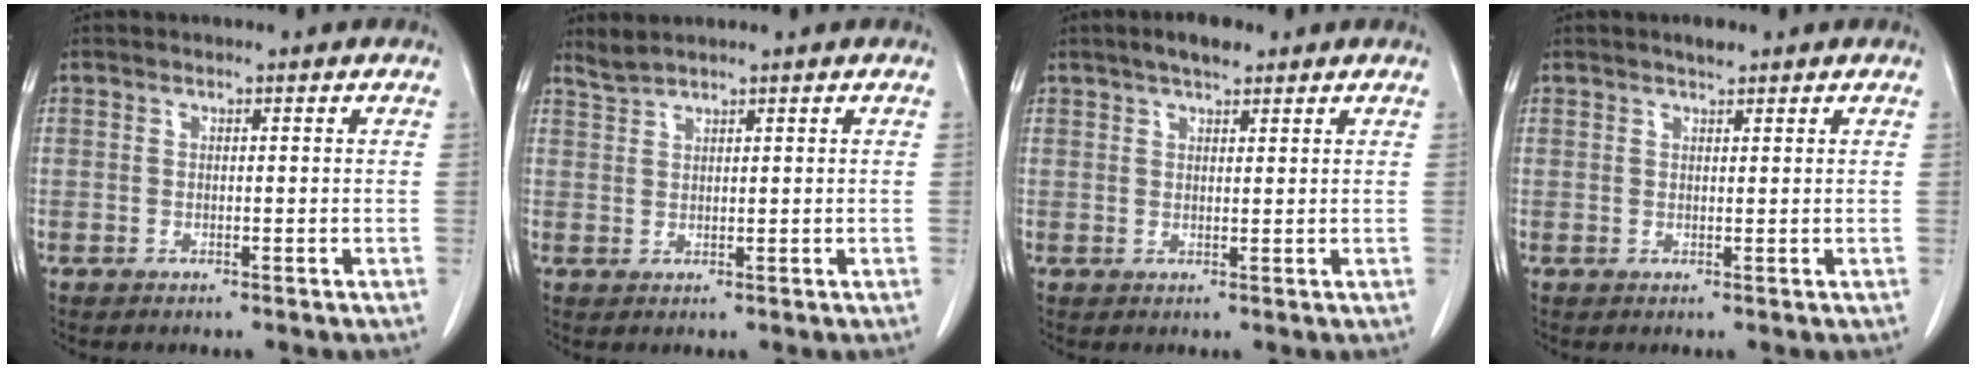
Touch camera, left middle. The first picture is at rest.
{"total": 1.4, "force": [1.2, -0.3, 0.6], "torque": [-0.017, 0.010, 0.031]}
{"total": 3.7, "force": [2.7, 1.1, 2.3], "torque": [-0.042, 0.008, 0.045]}
{"total": 1.5, "force": [1.3, 0.3, 0.8], "torque": [-0.018, 0.001, 0.024]}